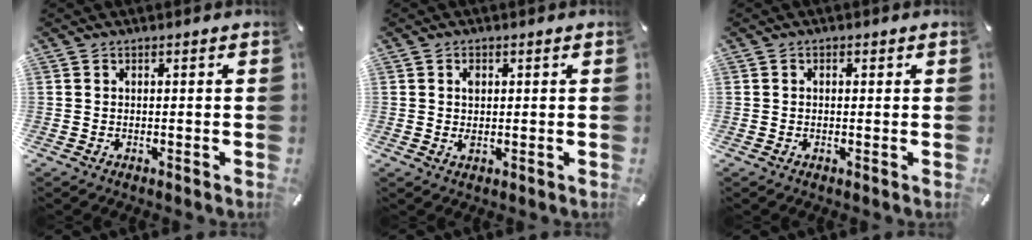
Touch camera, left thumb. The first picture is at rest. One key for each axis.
{"total": 1.9, "fx": 0.5, "fy": 1.1, "fz": 1.4, "tx": -0.024, "ty": 0.000, "tz": 0.006}
{"total": 0.8, "fx": 0.0, "fy": 0.5, "fz": 0.6, "tx": -0.011, "ty": 0.003, "tz": -0.002}